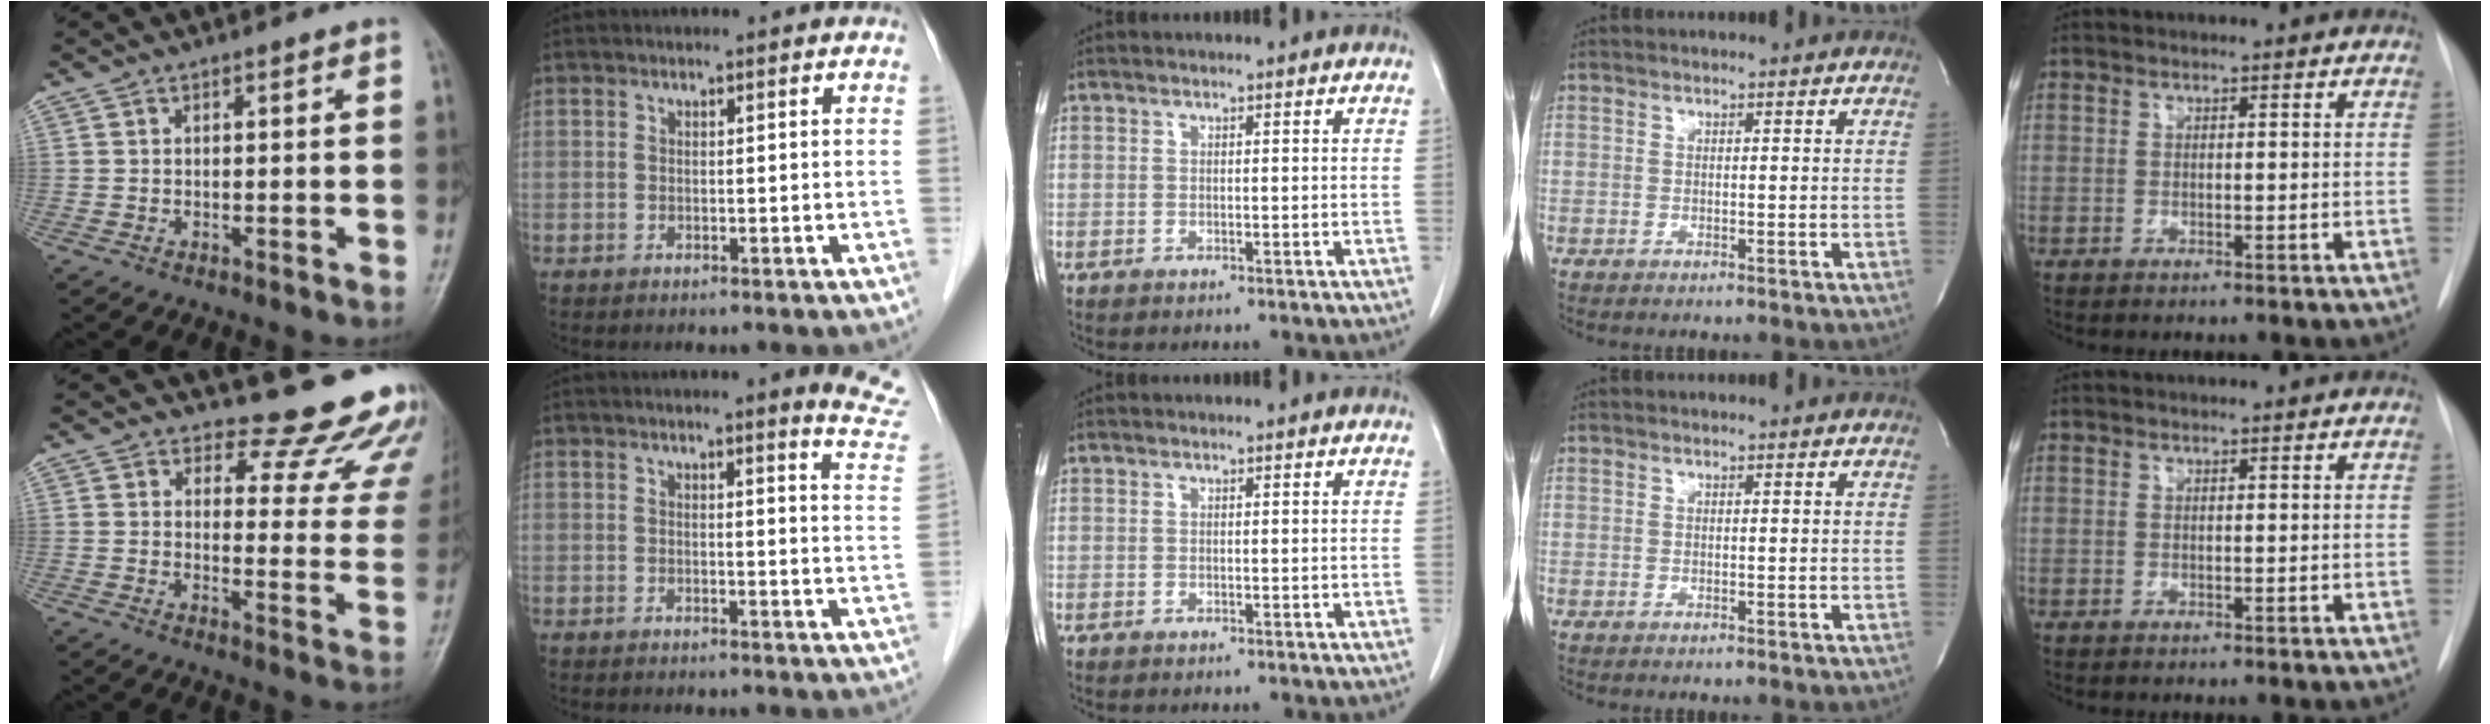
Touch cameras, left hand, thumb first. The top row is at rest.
{"thumb": {"total": 14.9, "force": [14.1, 4.3, 2.0], "torque": [0.029, -0.148, 0.141]}, "index": {"total": 7.9, "force": [7.3, -0.2, 2.8], "torque": [-0.015, -0.050, 0.051]}}